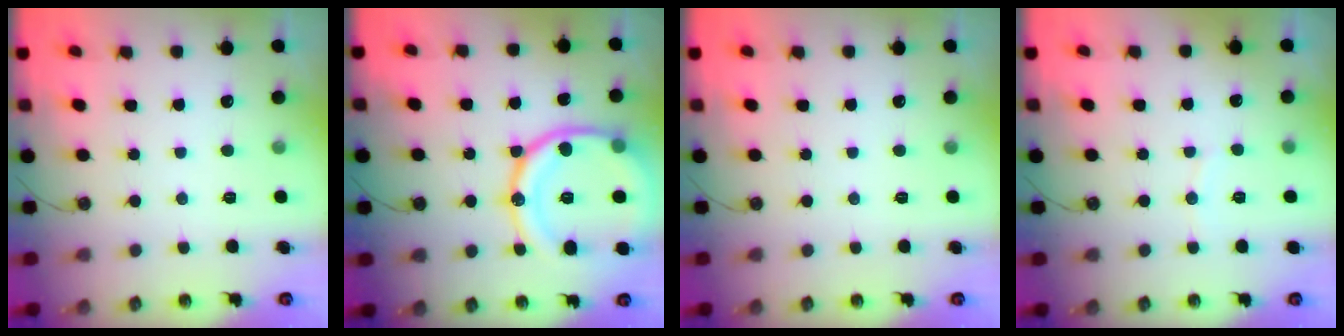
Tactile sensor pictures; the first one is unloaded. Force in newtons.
{"total": 22.3, "press": 22.2, "slide": 2.5}
{"total": 0.0}
{"total": 2.8, "press": 2.8, "slide": 0.3}